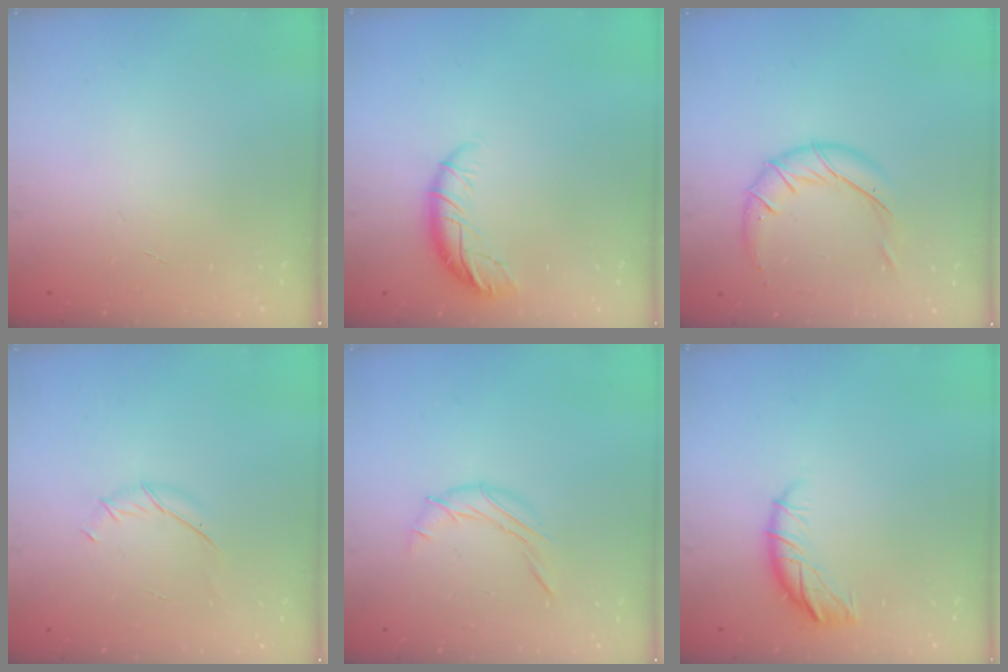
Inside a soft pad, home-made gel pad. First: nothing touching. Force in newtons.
{"total": 9.3, "press": 9.2, "slide": 1.7}
{"total": 12.0, "press": 12.0, "slide": 0.7}
{"total": 5.9, "press": 5.7, "slide": 1.4}
{"total": 6.9, "press": 6.9, "slide": 0.5}
{"total": 10.3, "press": 10.1, "slide": 2.0}